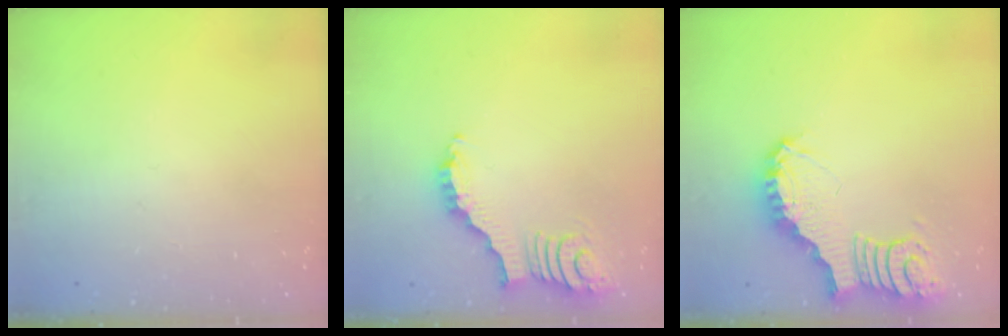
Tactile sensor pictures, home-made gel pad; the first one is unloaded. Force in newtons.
{"total": 3.2, "press": 3.1, "slide": 0.4}
{"total": 3.5, "press": 3.5, "slide": 0.6}